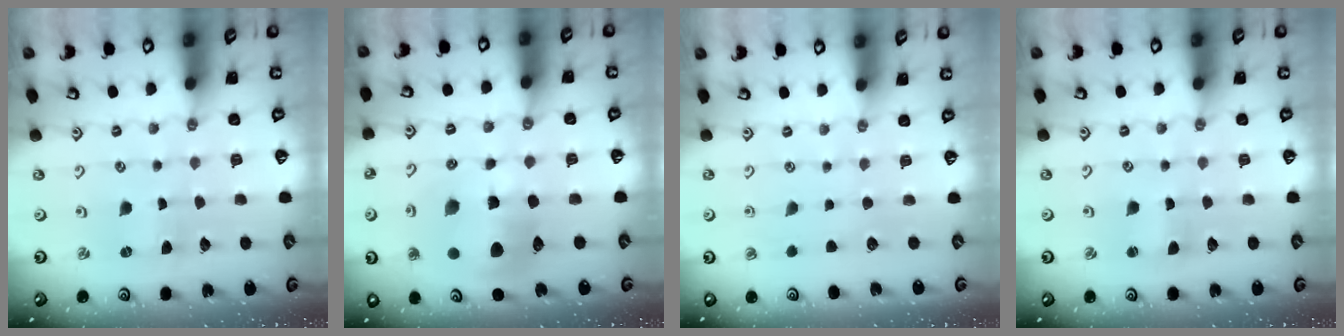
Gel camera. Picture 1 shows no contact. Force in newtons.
{"total": 13.3, "press": 13.2, "slide": 1.7}
{"total": 0.0}
{"total": 1.2, "press": 1.1, "slide": 0.3}